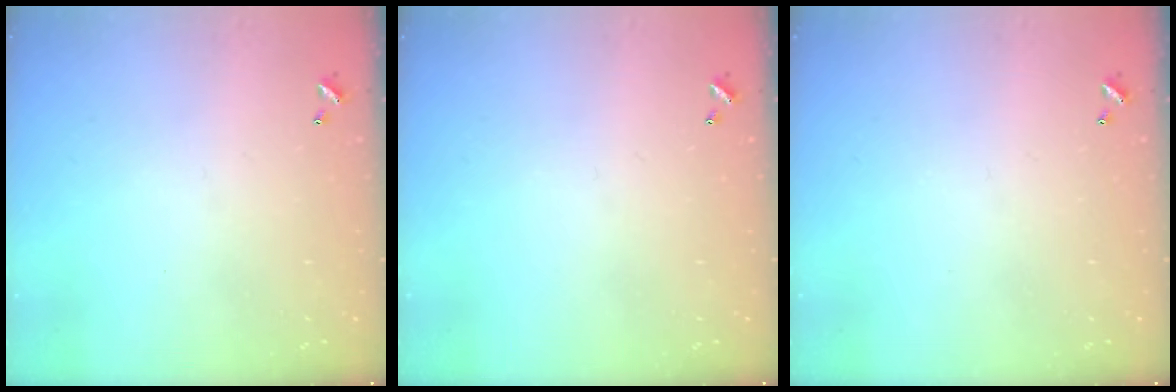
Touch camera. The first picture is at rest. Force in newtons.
{"total": 0.0}
{"total": 0.0}